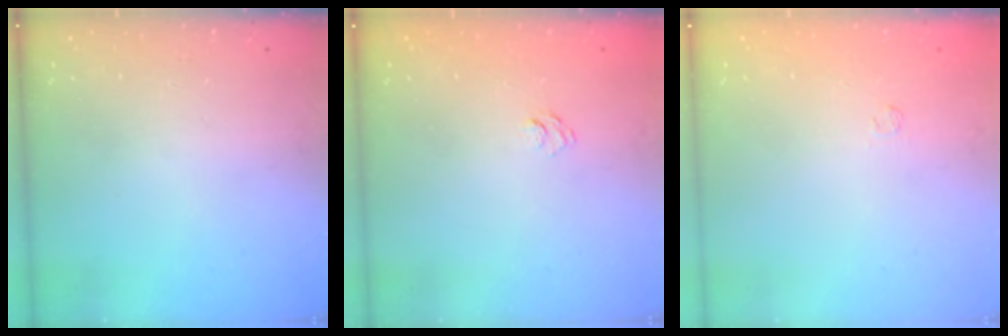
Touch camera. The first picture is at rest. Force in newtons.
{"total": 5.8, "press": 5.7, "slide": 1.1}
{"total": 1.7, "press": 1.2, "slide": 1.1}